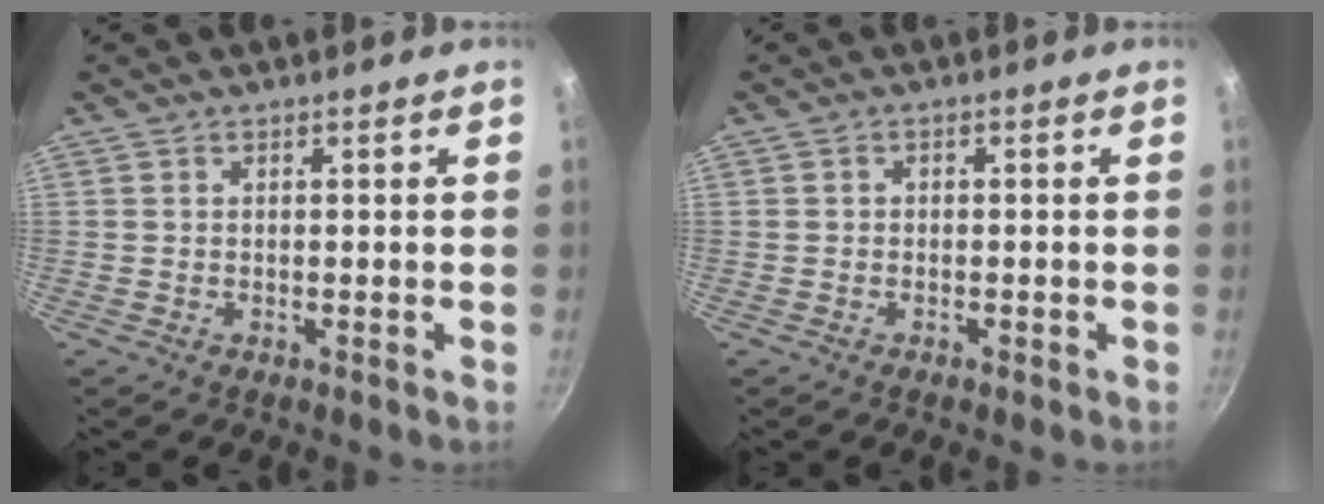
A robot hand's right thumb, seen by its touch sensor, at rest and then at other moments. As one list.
[{"total": 1.4, "force": [-0.7, 1.0, 0.6], "torque": [-0.008, 0.005, -0.012]}]